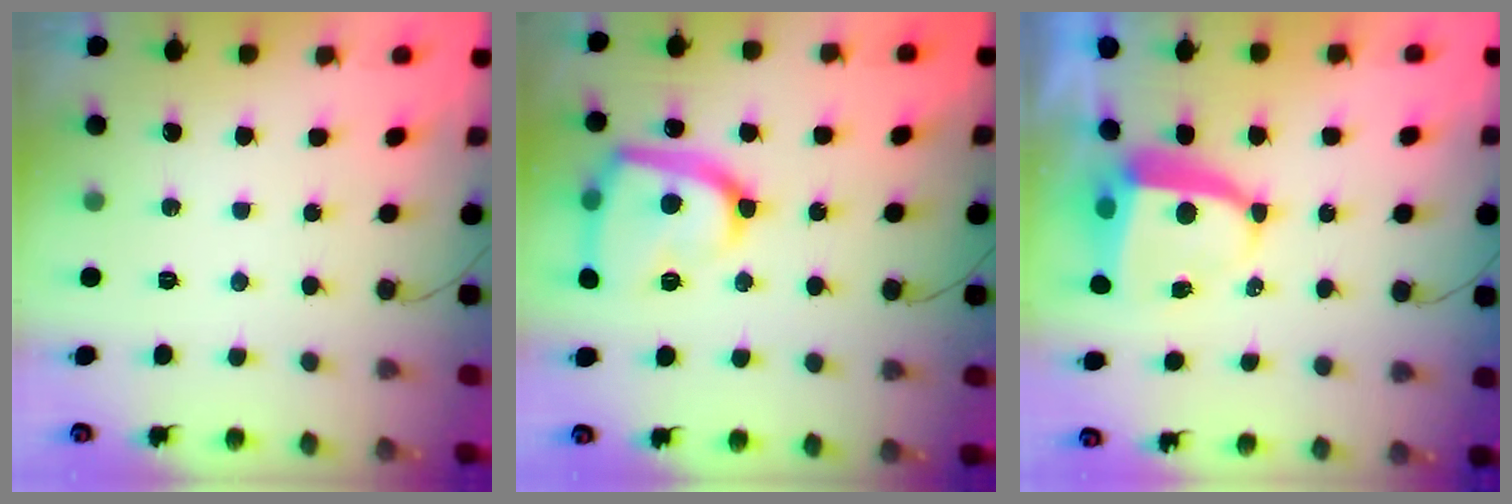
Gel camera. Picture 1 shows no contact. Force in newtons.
{"total": 19.5, "press": 19.5, "slide": 1.7}
{"total": 7.6, "press": 7.5, "slide": 1.0}